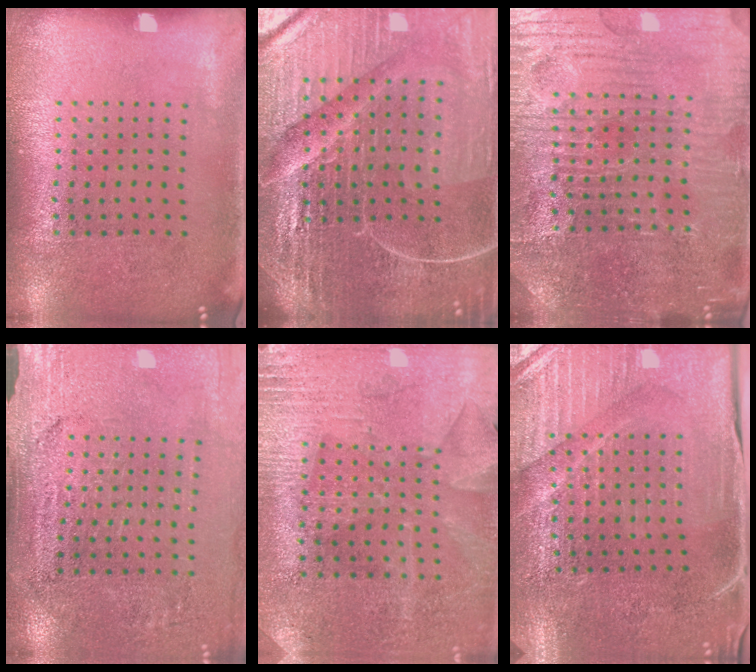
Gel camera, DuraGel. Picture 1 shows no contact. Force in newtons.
{"total": 6.9, "press": 6.1, "slide": 3.3}
{"total": 5.3, "press": 5.0, "slide": 1.5}
{"total": 3.1, "press": 3.1, "slide": 0.1}
{"total": 2.8, "press": 2.7, "slide": 0.7}
{"total": 3.8, "press": 3.8, "slide": 0.5}